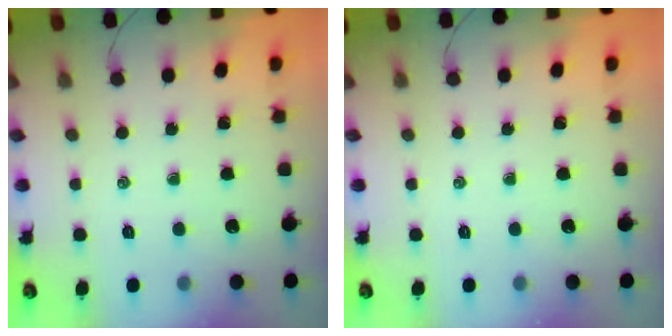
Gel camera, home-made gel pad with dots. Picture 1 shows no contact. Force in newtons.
{"total": 0.0}